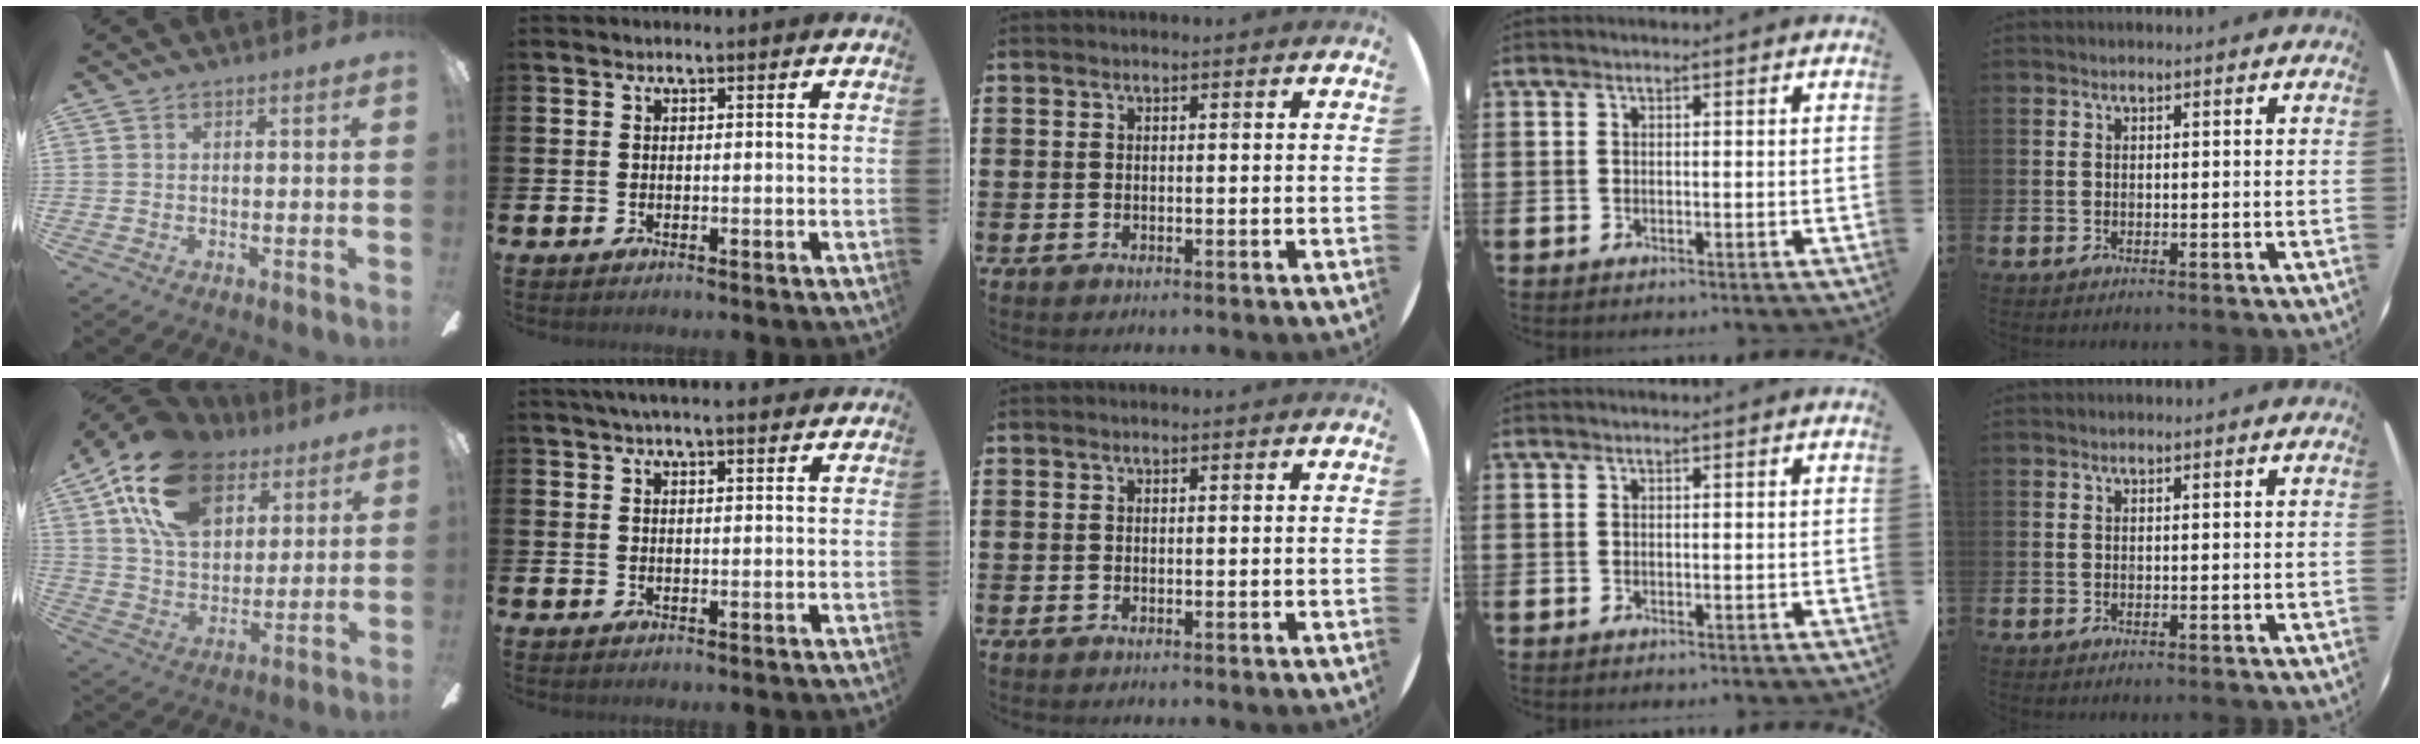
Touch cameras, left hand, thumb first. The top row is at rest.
{"thumb": {"total": 19.9, "force": [10.5, 12.6, 11.2], "torque": [-0.202, -0.031, 0.192]}, "index": {"total": 2.4, "force": [2.0, 0.2, 1.3], "torque": [-0.015, -0.004, 0.033]}}